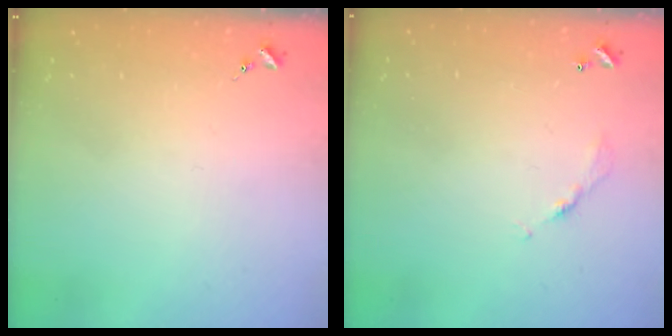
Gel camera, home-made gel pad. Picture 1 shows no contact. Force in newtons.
{"total": 4.4, "press": 4.3, "slide": 0.2}